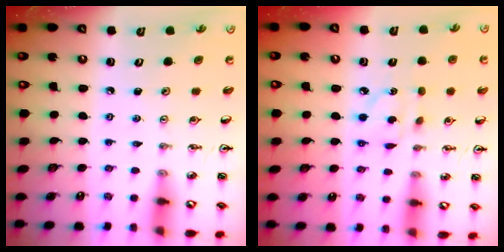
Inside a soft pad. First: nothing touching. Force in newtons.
{"total": 4.4, "press": 4.4, "slide": 0.3}